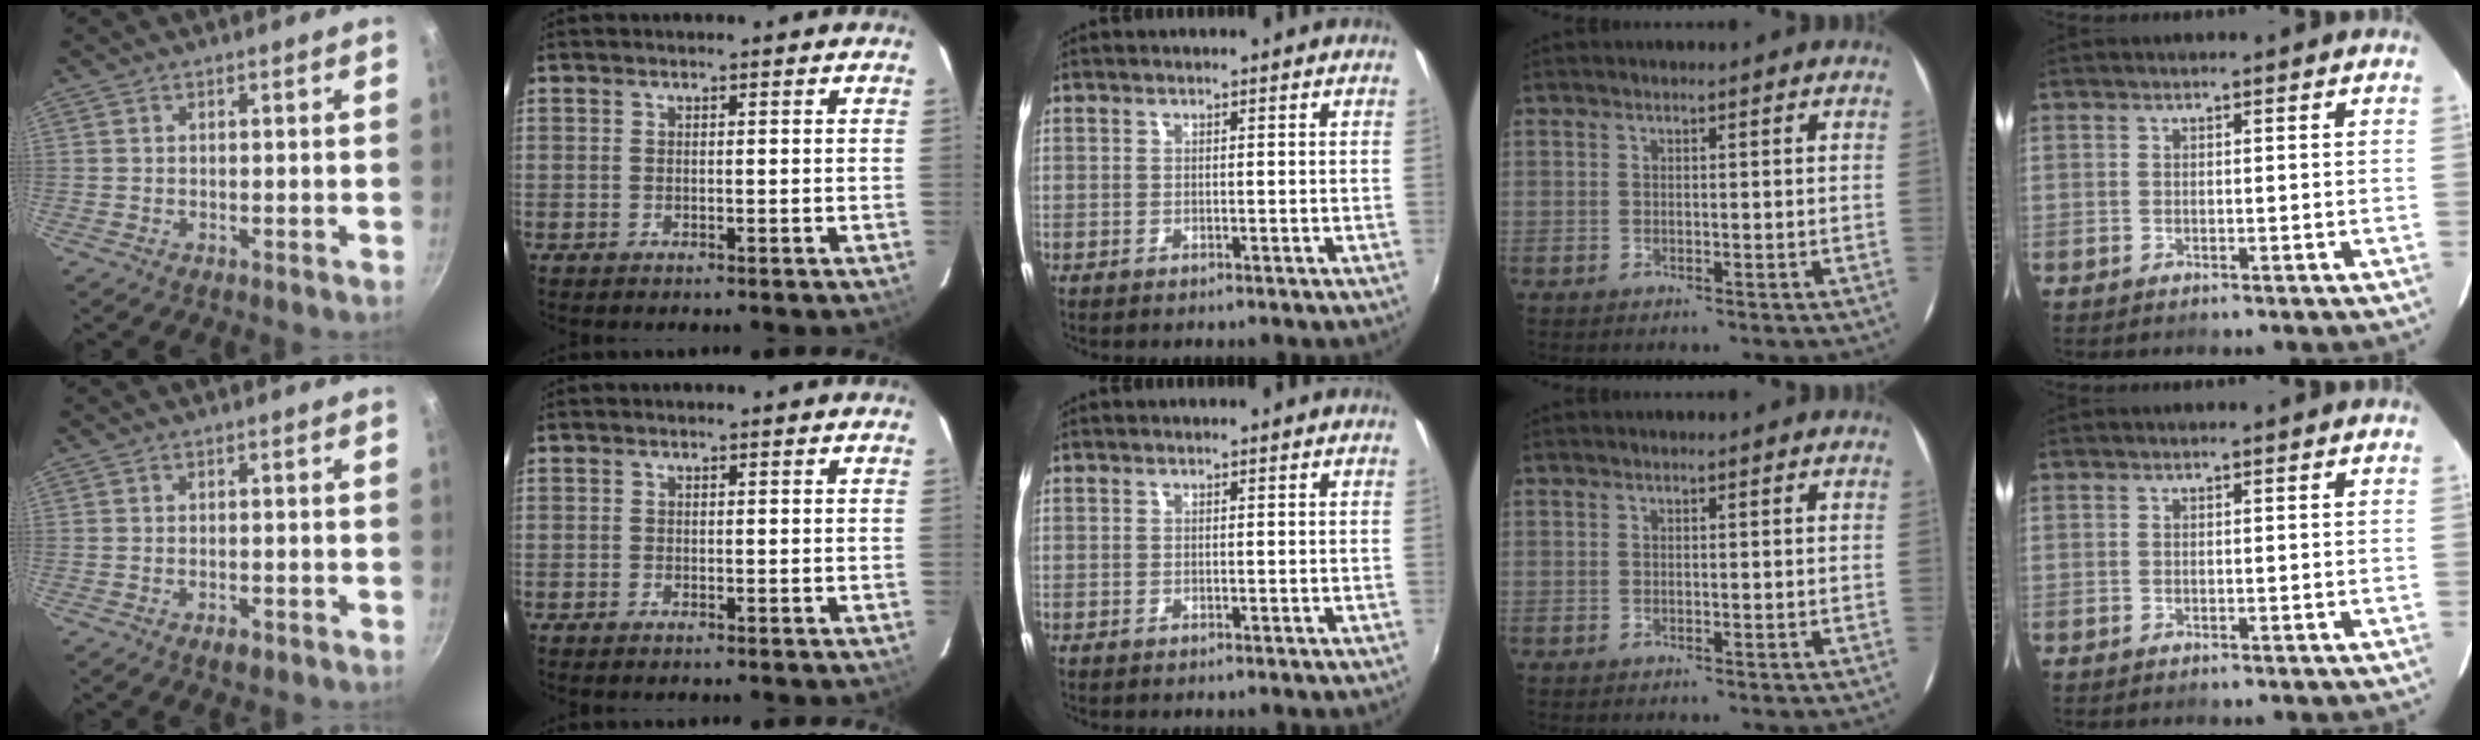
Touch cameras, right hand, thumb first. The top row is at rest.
{"thumb": {"total": 2.4, "force": [-1.4, 1.1, 1.6], "torque": [-0.027, 0.008, -0.021]}, "index": {"total": 0.6, "force": [-0.5, 0.2, 0.2], "torque": [-0.003, 0.000, -0.012]}}